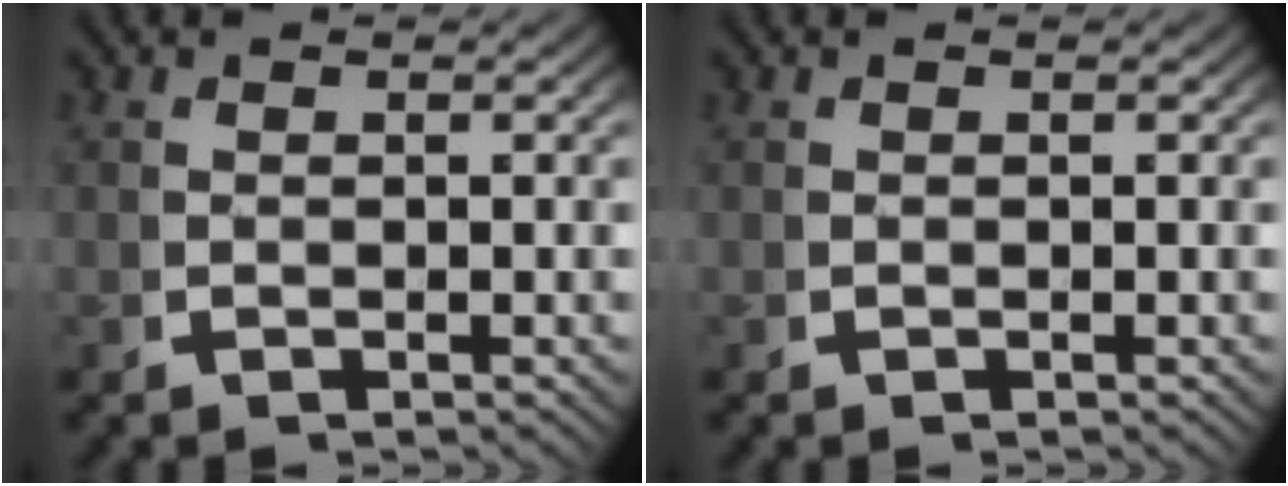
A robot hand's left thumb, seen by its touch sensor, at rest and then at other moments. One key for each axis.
{"total": 0.0}